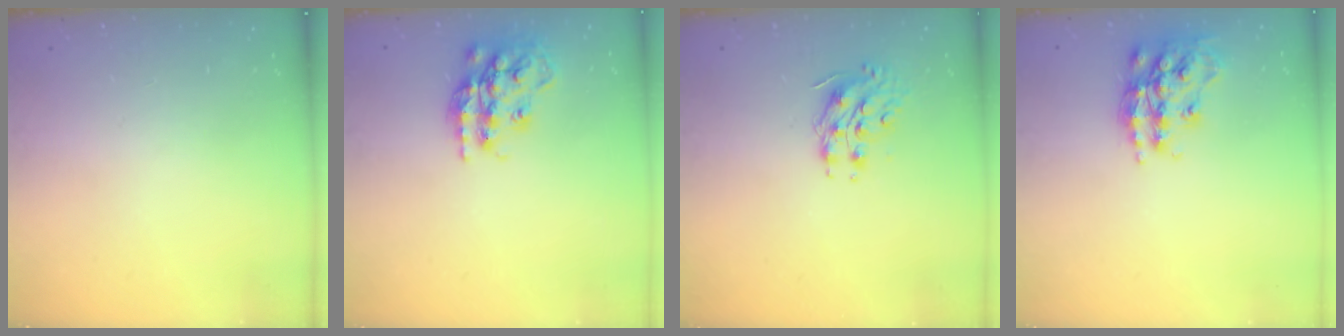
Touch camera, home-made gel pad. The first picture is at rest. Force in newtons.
{"total": 17.3, "press": 17.3, "slide": 1.0}
{"total": 8.4, "press": 8.4, "slide": 0.5}
{"total": 17.2, "press": 17.2, "slide": 1.2}